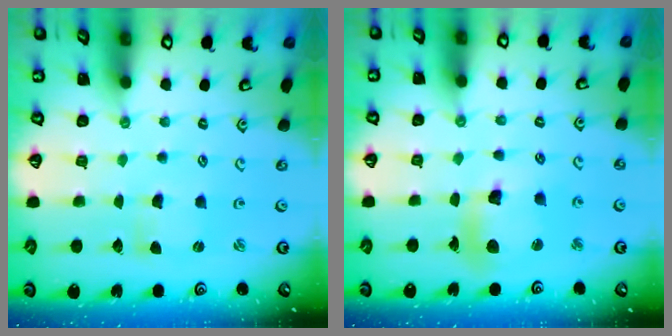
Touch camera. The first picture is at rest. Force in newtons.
{"total": 11.8, "press": 11.5, "slide": 2.5}